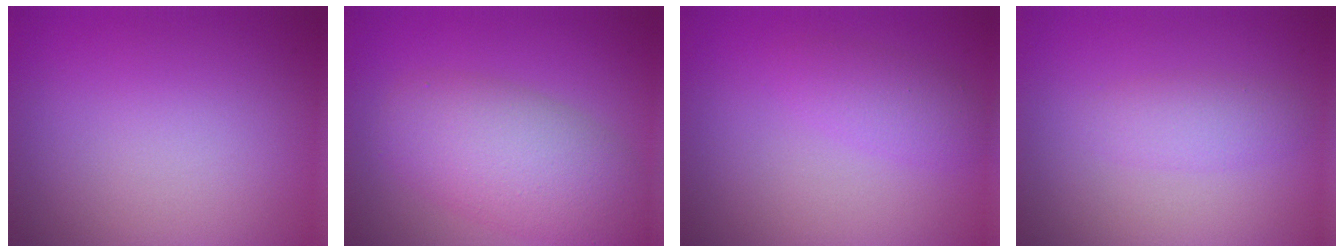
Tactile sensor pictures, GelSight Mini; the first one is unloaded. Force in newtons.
{"total": 6.6, "press": 6.6, "slide": 0.4}
{"total": 2.0, "press": 2.0, "slide": 0.1}
{"total": 1.8, "press": 1.8, "slide": 0.1}